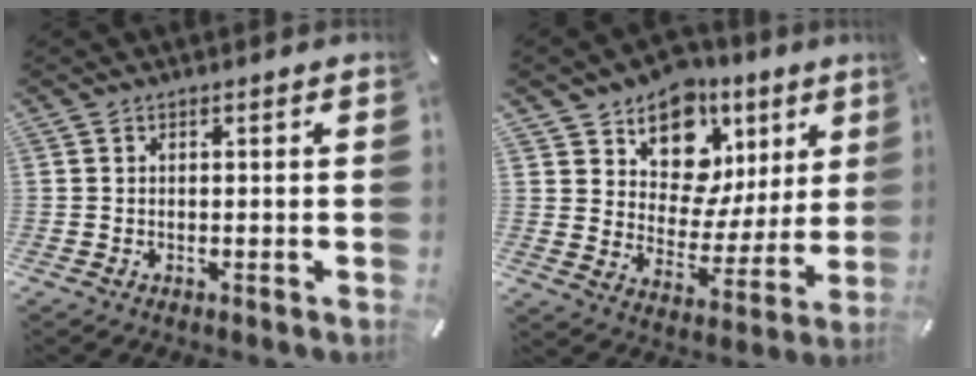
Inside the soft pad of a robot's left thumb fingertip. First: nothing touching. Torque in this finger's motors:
{"motor_torque": [2.47, 2.54, 1.41, -1.36, 0.13]}